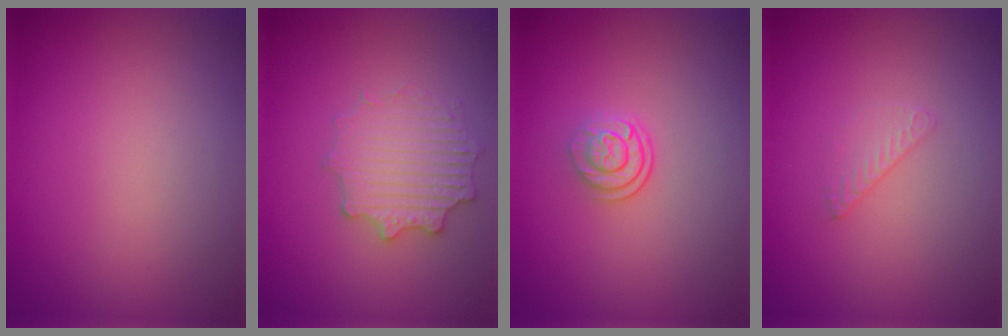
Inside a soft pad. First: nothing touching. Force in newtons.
{"total": 2.9, "press": 2.9, "slide": 0.6}
{"total": 2.5, "press": 1.8, "slide": 1.7}
{"total": 0.6, "press": 0.3, "slide": 0.5}